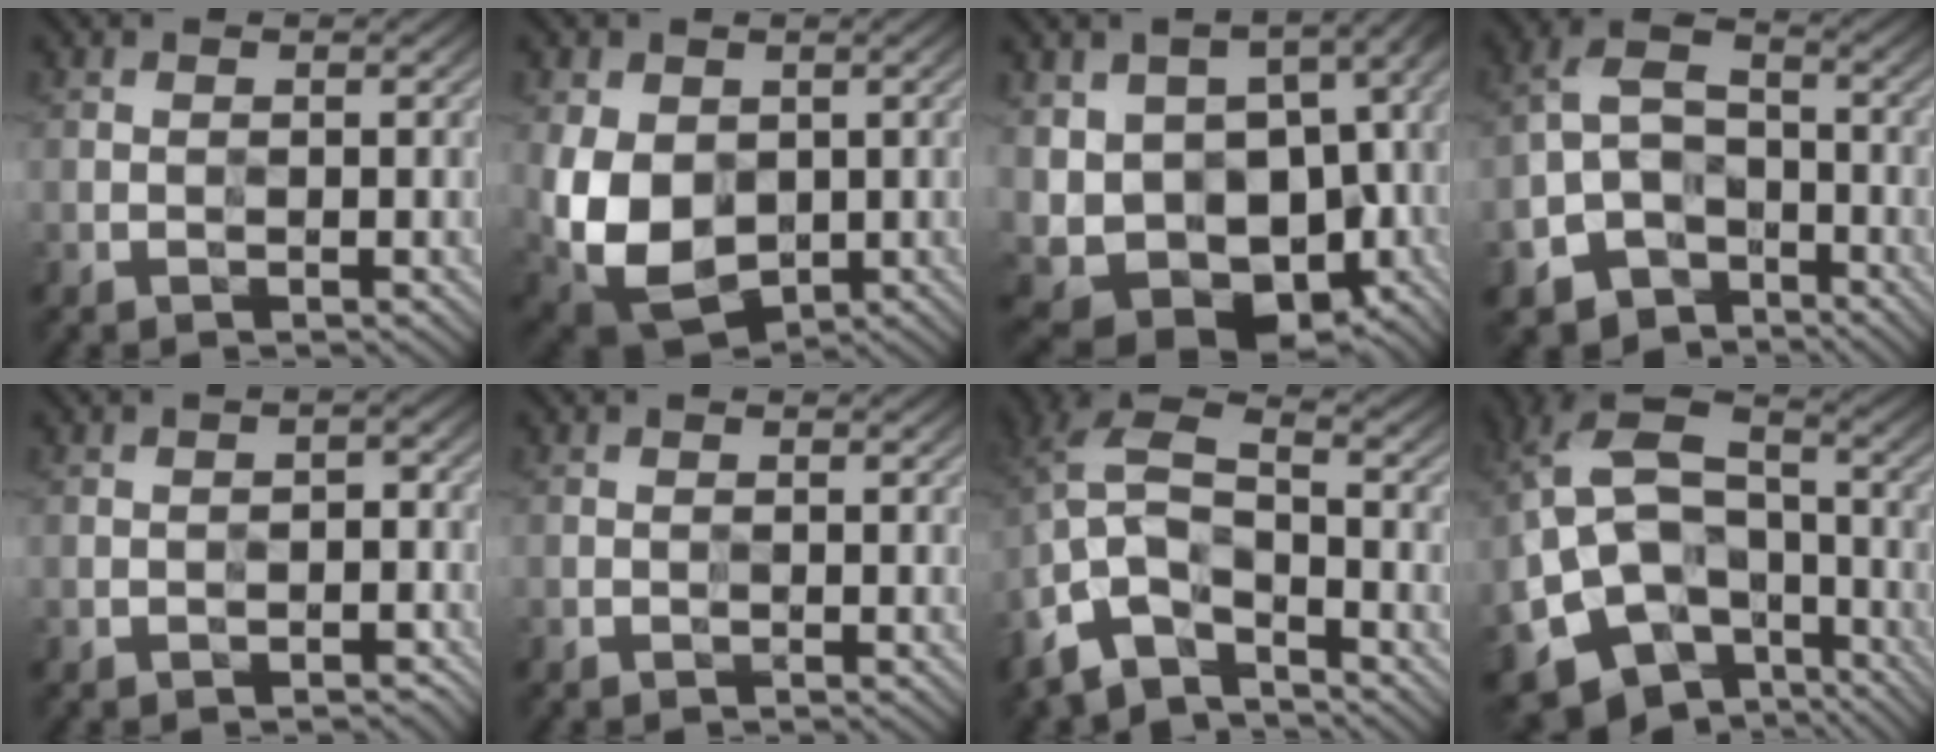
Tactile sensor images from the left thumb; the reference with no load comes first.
{"total": 11.2, "force": [-0.8, 8.3, 7.6], "torque": [-0.193, -0.033, -0.011]}
{"total": 18.3, "force": [-1.9, 13.1, 12.6], "torque": [-0.207, -0.043, 0.033]}
{"total": 8.8, "force": [-5.2, 5.9, 3.9], "torque": [-0.081, -0.022, -0.102]}
{"total": 3.1, "force": [-1.2, 2.0, 2.0], "torque": [-0.024, -0.006, -0.014]}
{"total": 0.0}
{"total": 10.2, "force": [-5.2, 4.4, 7.6], "torque": [-0.168, 0.002, -0.110]}
{"total": 18.3, "force": [-5.9, 12.4, 12.1], "torque": [-0.259, -0.017, -0.063]}